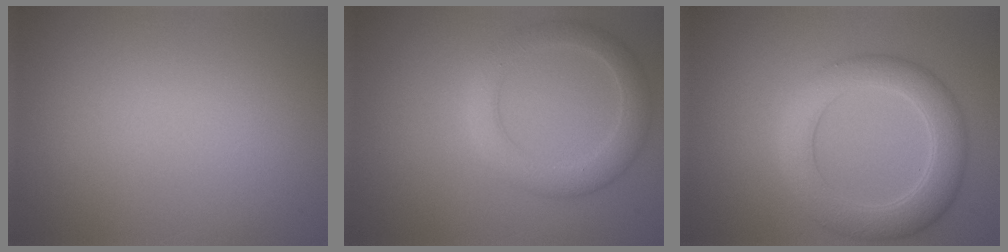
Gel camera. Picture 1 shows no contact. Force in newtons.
{"total": 3.3, "press": 3.3, "slide": 0.2}
{"total": 5.6, "press": 5.6, "slide": 0.2}